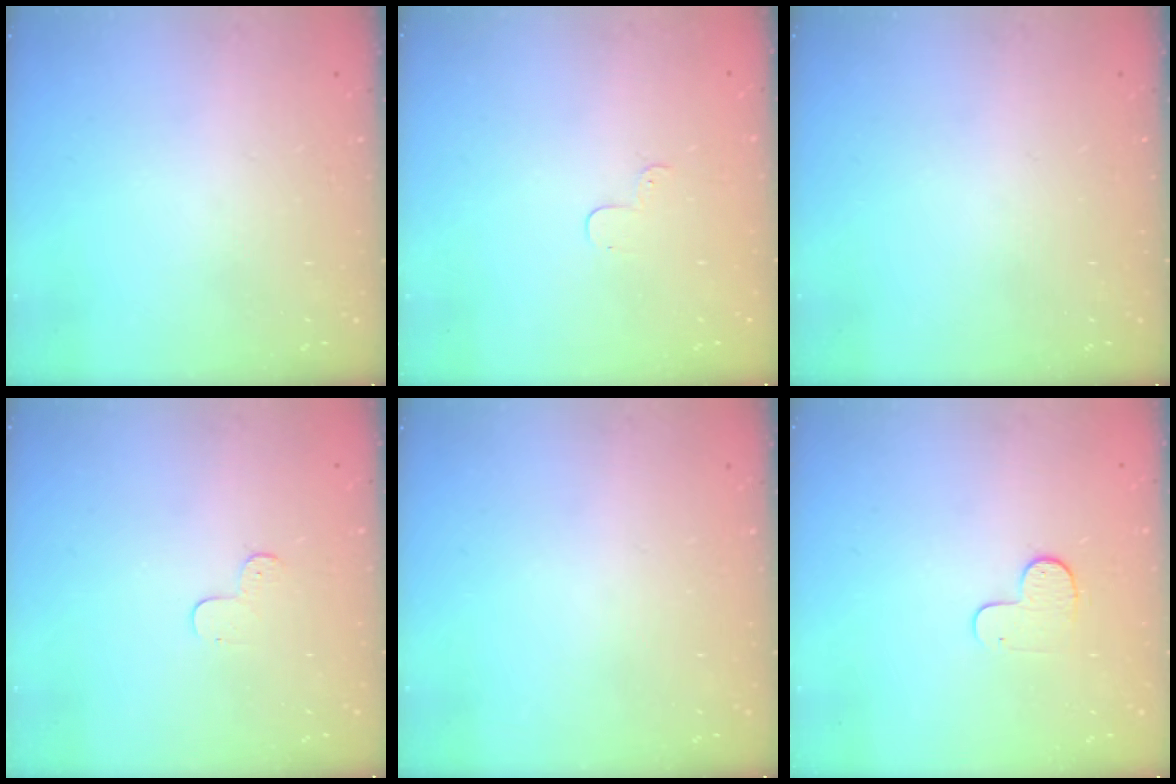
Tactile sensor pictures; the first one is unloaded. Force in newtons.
{"total": 2.9, "press": 2.8, "slide": 0.3}
{"total": 0.0}
{"total": 3.9, "press": 3.9, "slide": 0.4}
{"total": 0.0}
{"total": 6.6, "press": 6.6, "slide": 0.6}